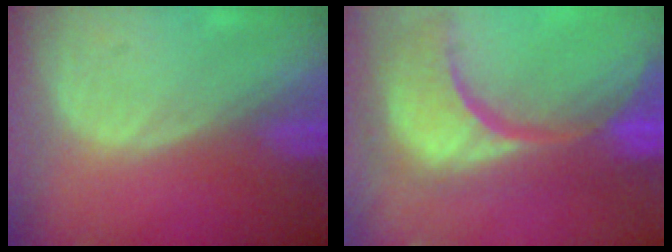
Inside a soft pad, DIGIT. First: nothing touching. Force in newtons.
{"total": 15.3, "press": 12.1, "slide": 9.5}